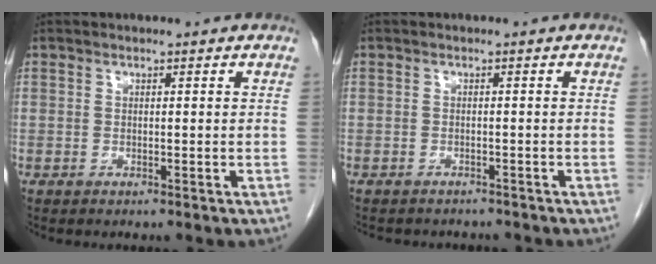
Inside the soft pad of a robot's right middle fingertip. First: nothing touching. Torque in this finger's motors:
{"motor_torque": [-0.12, -0.18, 0.06, 0.00]}